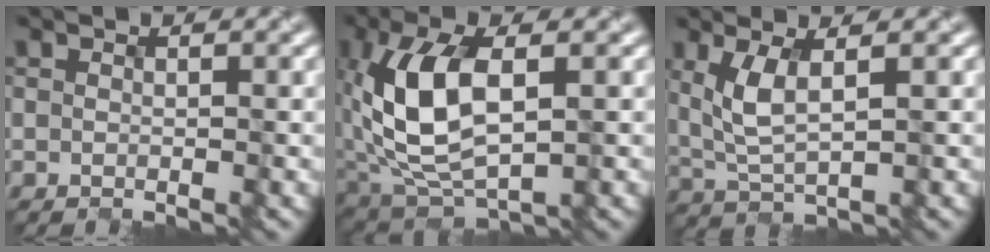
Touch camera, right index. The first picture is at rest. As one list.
[{"total": 8.4, "force": [0.2, 4.4, 7.1], "torque": [-0.163, 0.007, 0.009]}, {"total": 3.5, "force": [0.9, 1.2, 3.1], "torque": [-0.082, -0.006, 0.033]}]